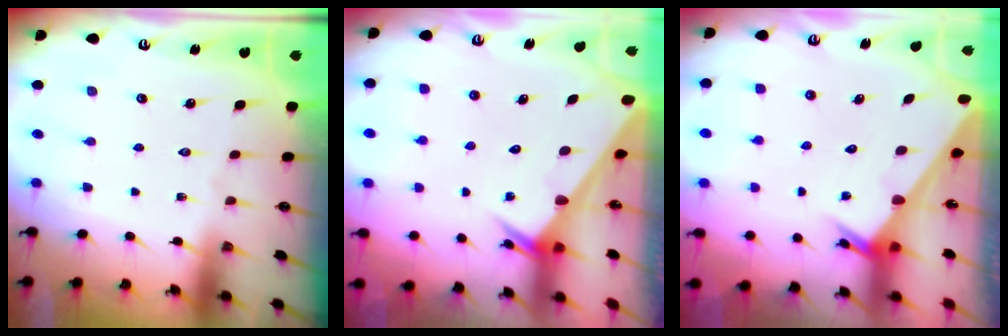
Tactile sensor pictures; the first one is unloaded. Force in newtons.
{"total": 2.6, "press": 2.6, "slide": 0.1}
{"total": 2.0, "press": 2.0, "slide": 0.1}